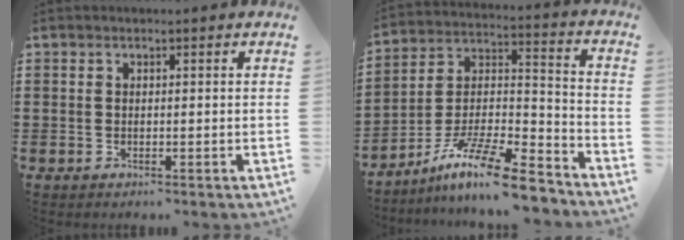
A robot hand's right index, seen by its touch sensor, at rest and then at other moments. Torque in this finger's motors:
{"motor_torque": [1.36, 0.78, 0.77, 0.17]}